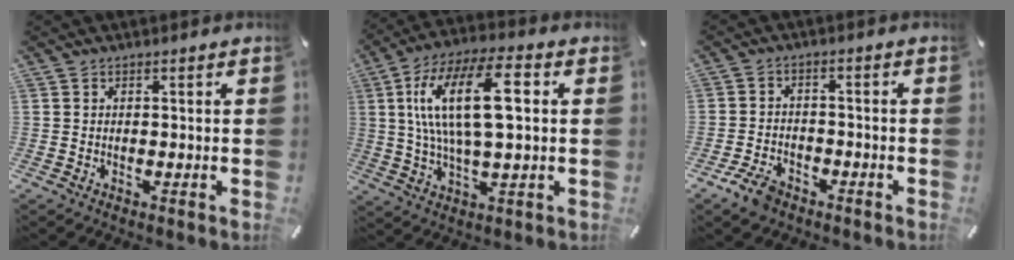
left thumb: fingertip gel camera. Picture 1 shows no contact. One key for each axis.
{"total": 18.8, "fx": 3.9, "fy": 7.3, "fz": 16.9, "tx": -0.353, "ty": 0.002, "tz": 0.056}
{"total": 5.8, "fx": -4.0, "fy": 3.2, "fz": 2.7, "tx": -0.056, "ty": 0.022, "tz": -0.075}